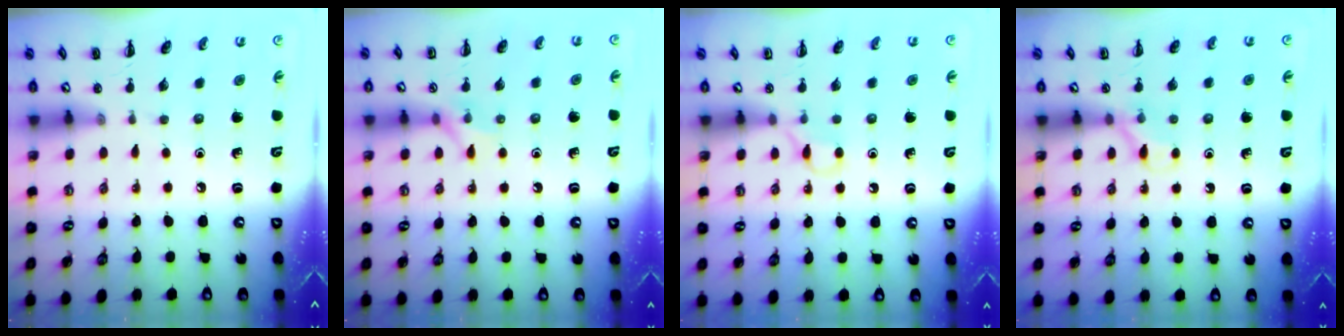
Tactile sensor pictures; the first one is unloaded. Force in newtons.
{"total": 6.4, "press": 6.3, "slide": 0.9}
{"total": 4.5, "press": 4.2, "slide": 1.5}
{"total": 4.9, "press": 4.6, "slide": 1.8}